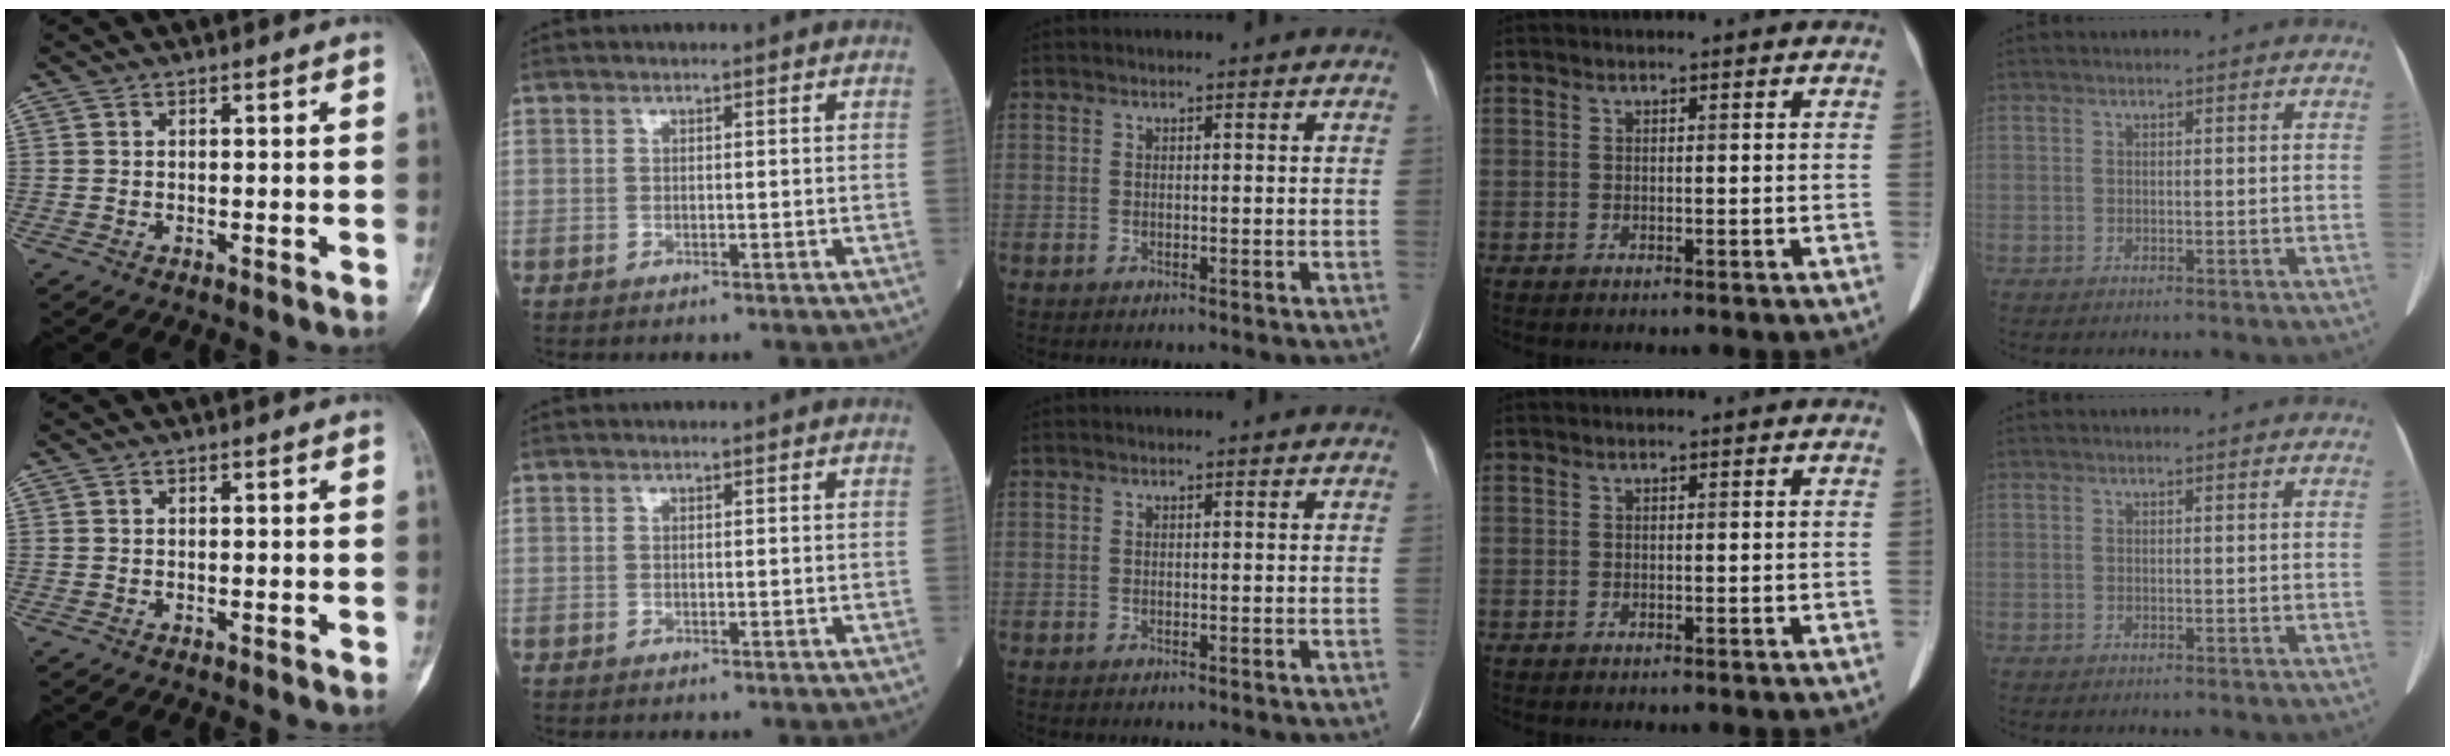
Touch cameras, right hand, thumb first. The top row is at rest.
{}